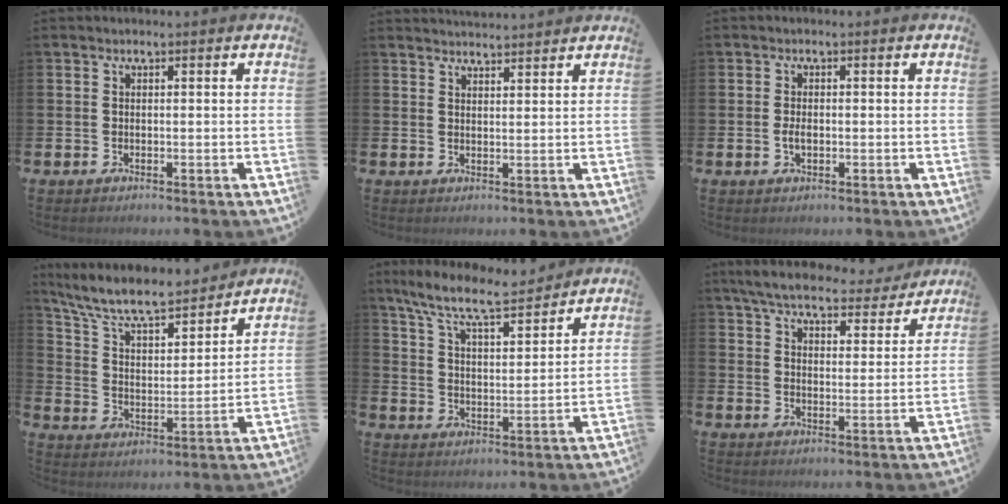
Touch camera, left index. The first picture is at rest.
{"total": 2.8, "force": [2.8, 0.1, -0.1], "torque": [0.008, -0.018, 0.048]}
{"total": 1.8, "force": [-0.2, 1.0, 1.5], "torque": [-0.022, 0.001, -0.007]}
{"total": 9.1, "force": [8.2, 2.0, 3.2], "torque": [-0.100, -0.055, 0.143]}
{"total": 9.1, "force": [8.1, 1.4, 3.8], "torque": [-0.103, -0.047, 0.143]}
{"total": 6.4, "force": [6.0, 1.4, 2.0], "torque": [-0.056, -0.034, 0.101]}